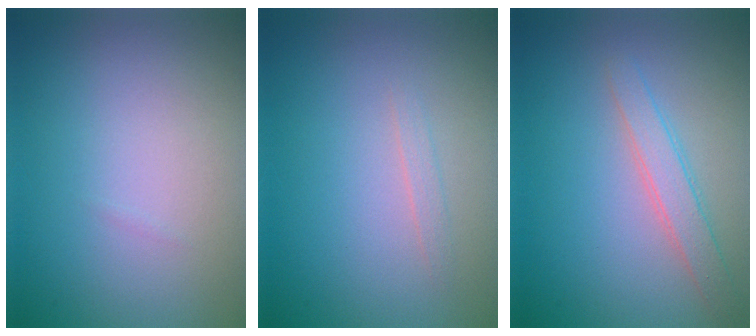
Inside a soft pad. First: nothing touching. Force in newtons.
{"total": 0.6, "press": 0.6, "slide": 0.1}
{"total": 2.3, "press": 2.3, "slide": 0.1}